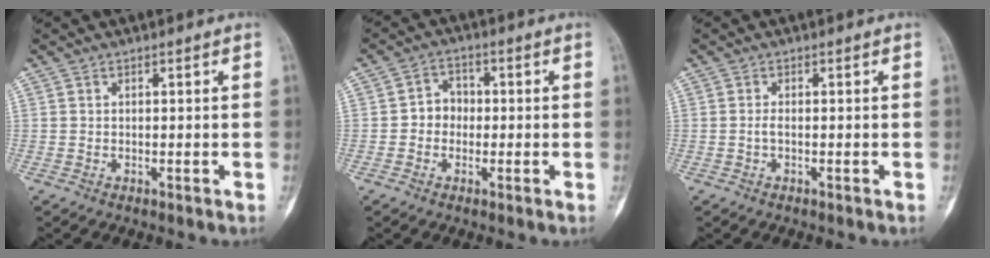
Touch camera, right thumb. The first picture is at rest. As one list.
[{"total": 4.2, "force": [-0.5, 3.7, 2.0], "torque": [-0.006, 0.017, -0.019]}, {"total": 0.8, "force": [-0.2, 0.2, 0.7], "torque": [-0.016, 0.000, -0.005]}]